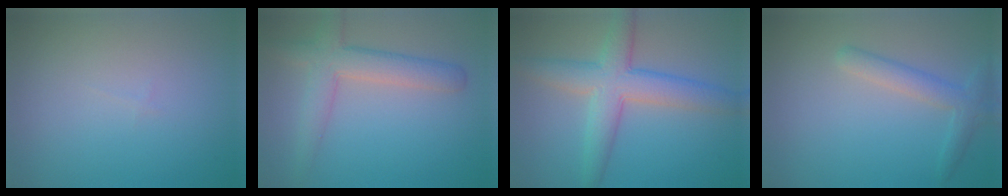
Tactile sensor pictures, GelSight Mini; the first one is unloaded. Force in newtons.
{"total": 4.5, "press": 4.5, "slide": 0.2}
{"total": 5.9, "press": 5.9, "slide": 0.1}
{"total": 2.6, "press": 2.6, "slide": 0.1}